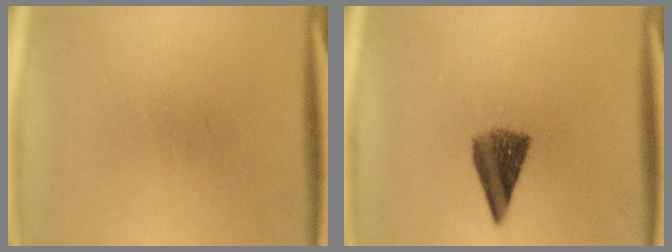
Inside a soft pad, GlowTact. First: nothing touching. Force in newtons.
{"total": 6.4}